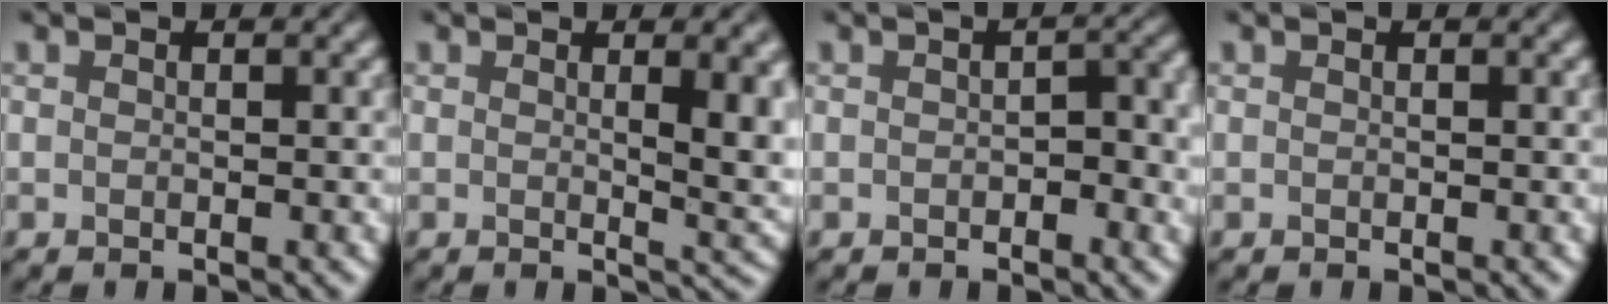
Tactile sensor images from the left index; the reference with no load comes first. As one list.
[{"total": 5.2, "force": [0.9, 1.7, 4.9], "torque": [-0.048, -0.004, 0.017]}, {"total": 2.8, "force": [-0.5, 1.4, 2.4], "torque": [-0.030, 0.000, -0.008]}, {"total": 0.0}]